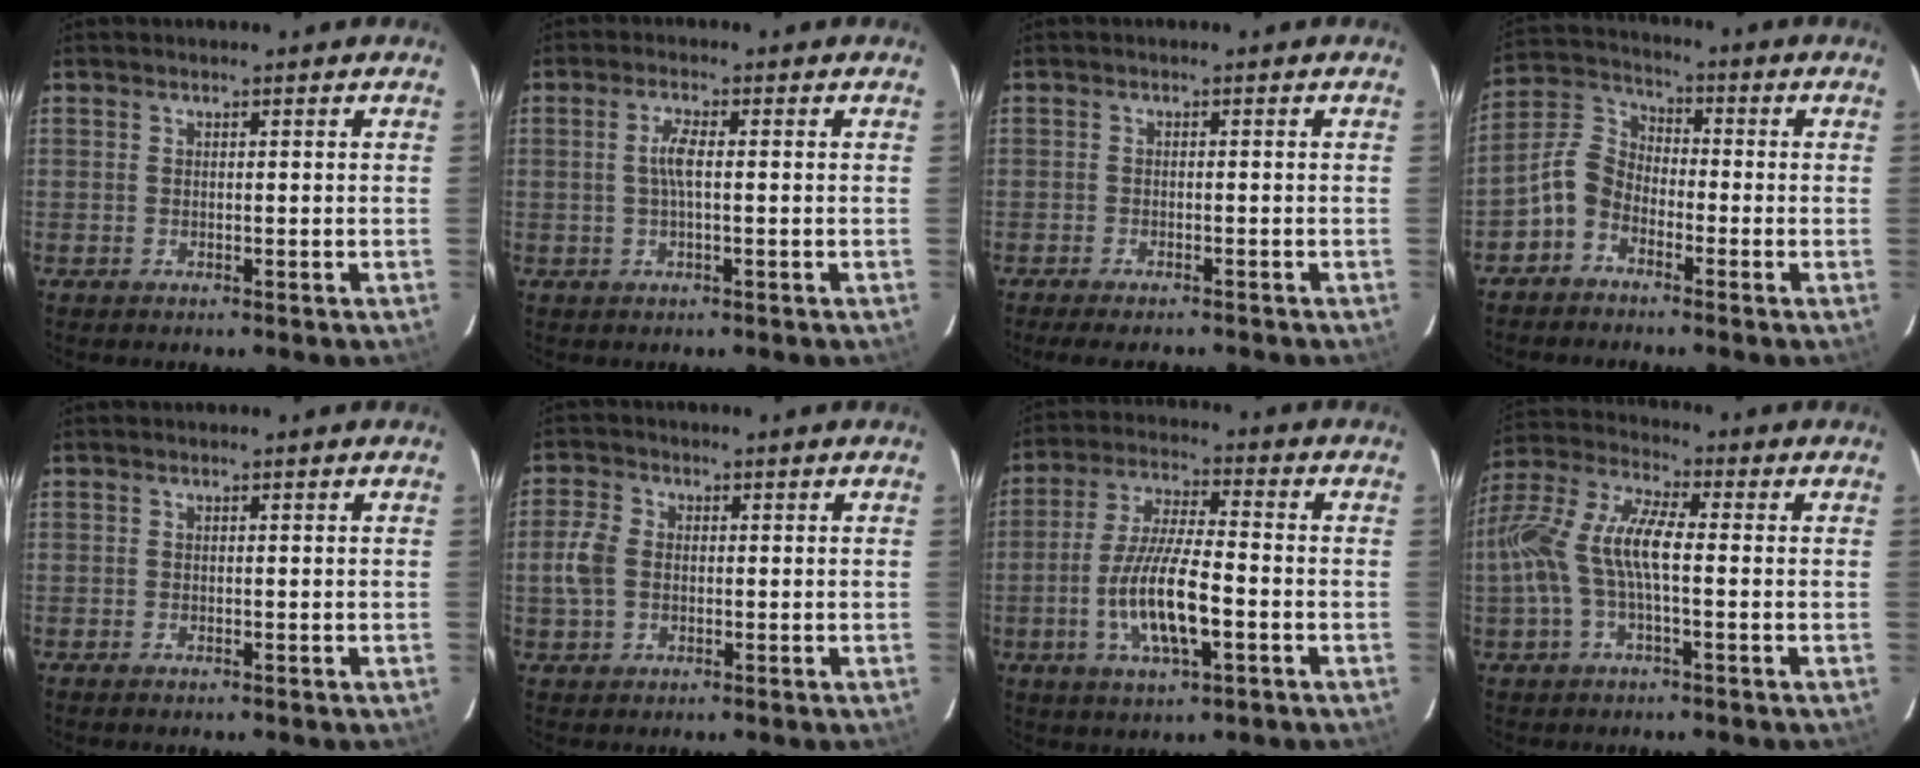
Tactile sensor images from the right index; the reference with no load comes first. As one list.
[{"total": 3.1, "force": [0.0, 0.4, 3.1], "torque": [-0.062, 0.004, 0.000]}, {"total": 6.3, "force": [-5.5, 1.1, 2.7], "torque": [-0.062, -0.016, -0.086]}, {"total": 6.6, "force": [-3.9, 4.4, 3.0], "torque": [-0.067, 0.022, -0.089]}, {"total": 0.0}, {"total": 5.1, "force": [-0.6, 3.9, 3.2], "torque": [-0.076, 0.009, -0.010]}, {"total": 12.3, "force": [-3.6, 3.0, 11.4], "torque": [-0.226, -0.007, -0.066]}, {"total": 13.5, "force": [-1.3, 4.5, 12.6], "torque": [-0.260, 0.013, -0.031]}]